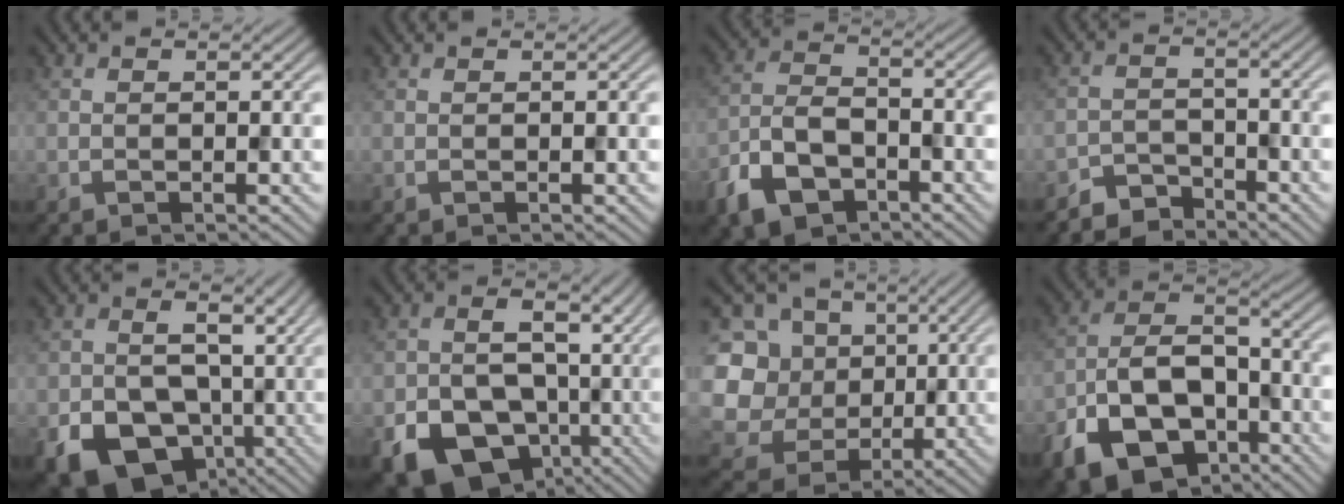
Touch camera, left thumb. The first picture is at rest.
{"total": 0.0}
{"total": 7.7, "force": [-4.8, 4.1, 4.5], "torque": [-0.096, -0.005, -0.104]}
{"total": 3.9, "force": [-3.6, 1.2, 0.6], "torque": [-0.007, 0.002, -0.075]}
{"total": 13.7, "force": [-3.5, 10.9, 7.6], "torque": [-0.108, -0.028, -0.065]}
{"total": 15.3, "force": [-5.5, 12.2, 7.2], "torque": [-0.107, -0.032, -0.097]}
{"total": 16.9, "force": [0.4, 15.4, 6.8], "torque": [-0.259, 0.017, 0.006]}
{"total": 13.4, "force": [-7.2, 7.9, 8.1], "torque": [-0.168, -0.020, -0.134]}